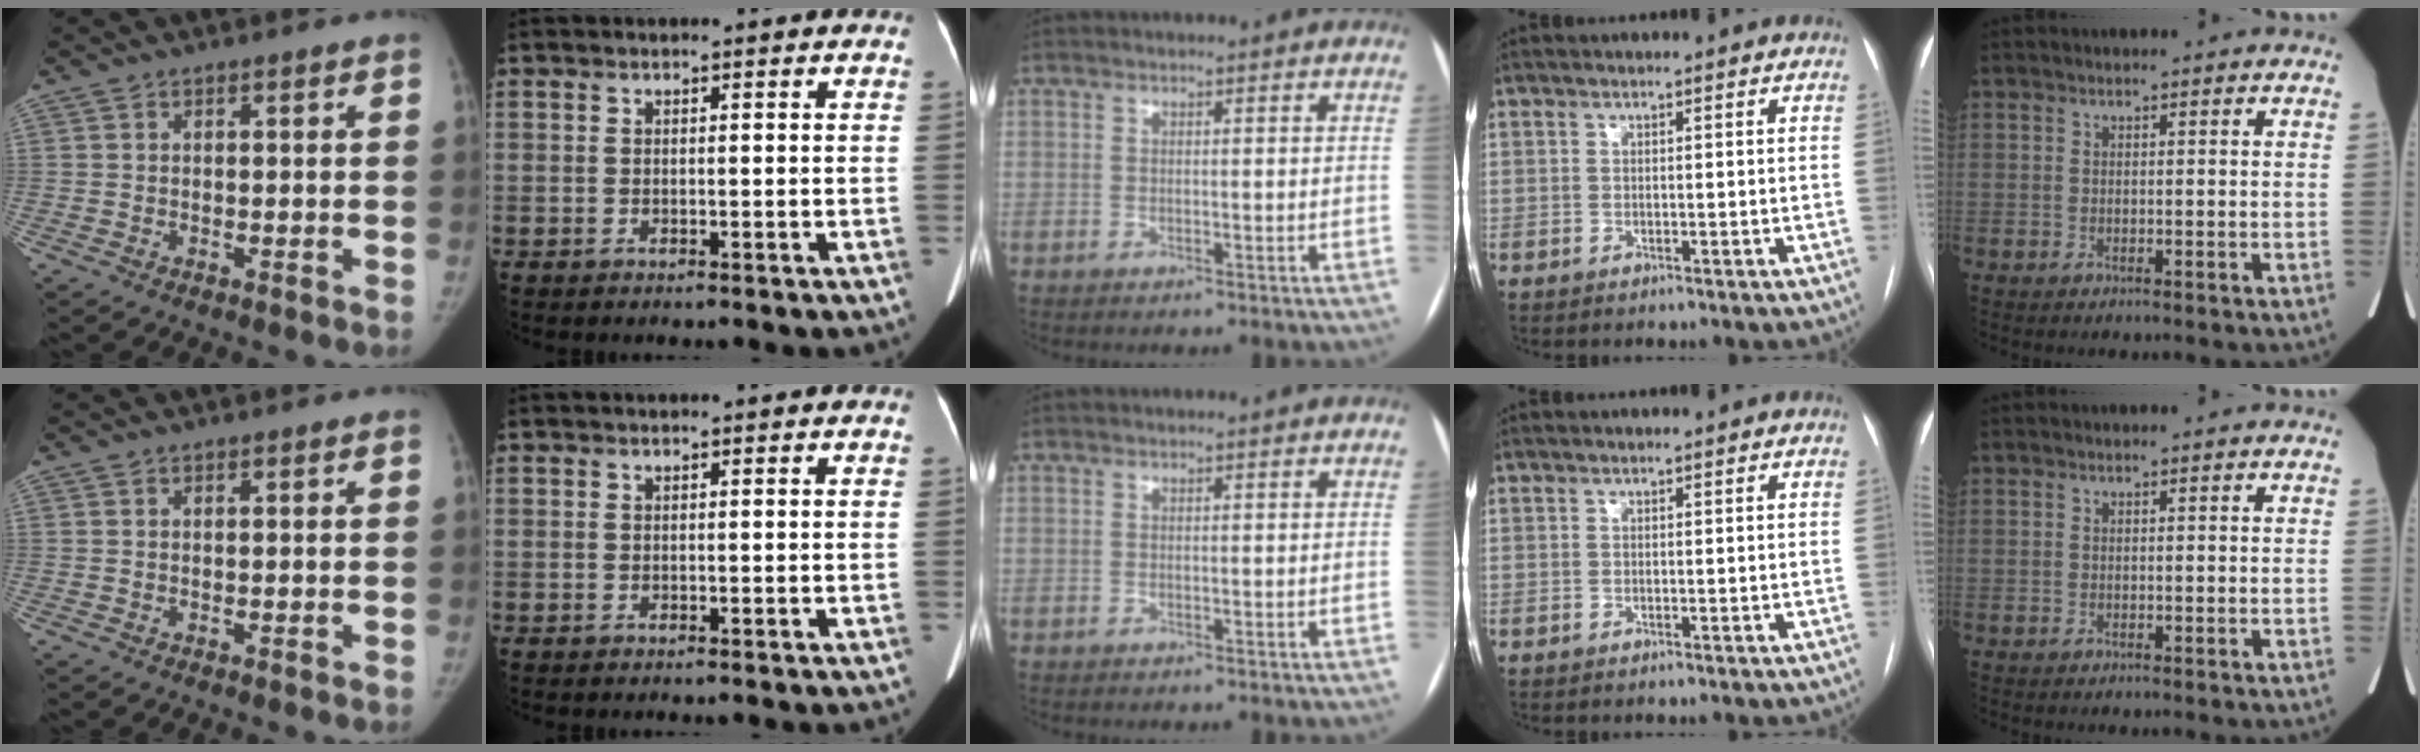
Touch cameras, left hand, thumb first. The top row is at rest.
{}